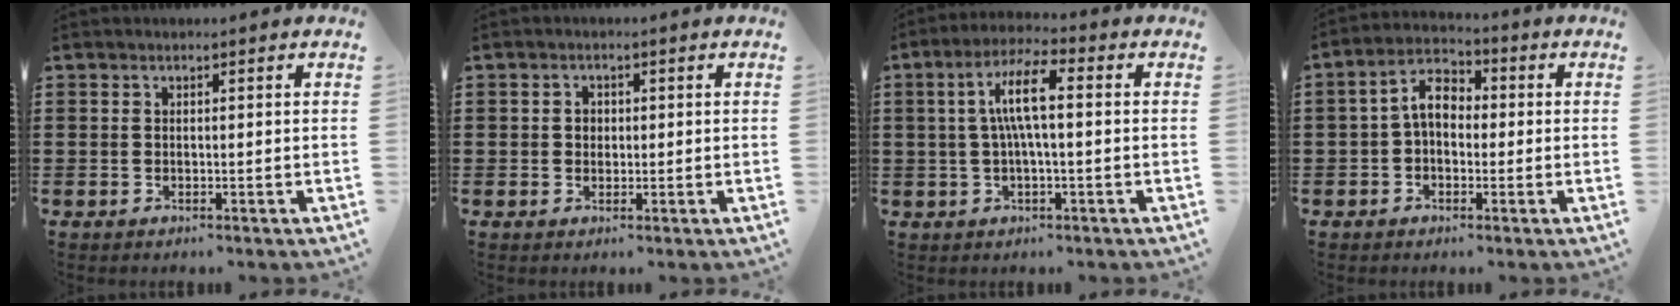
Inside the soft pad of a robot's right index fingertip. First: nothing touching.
{"total": 1.5, "force": [0.1, 1.3, 0.7], "torque": [-0.016, 0.008, 0.000]}
{"total": 7.3, "force": [0.3, 1.7, 7.1], "torque": [-0.146, 0.006, -0.004]}
{"total": 5.9, "force": [-0.3, 3.6, 4.7], "torque": [-0.105, 0.009, -0.011]}